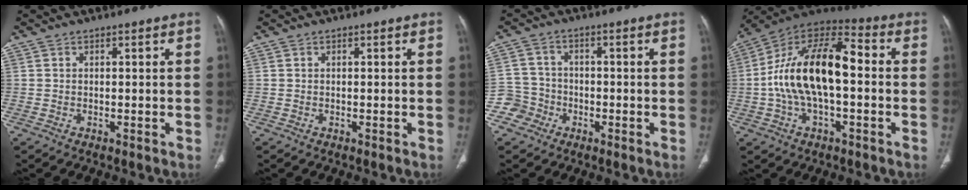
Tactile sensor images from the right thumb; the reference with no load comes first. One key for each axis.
{"total": 0.0}
{"total": 5.1, "fx": -2.5, "fy": 4.4, "fz": -0.4, "tx": 0.036, "ty": 0.026, "tz": -0.052}
{"total": 19.1, "fx": -0.6, "fy": 9.2, "fz": 16.8, "tx": -0.303, "ty": 0.044, "tz": -0.017}